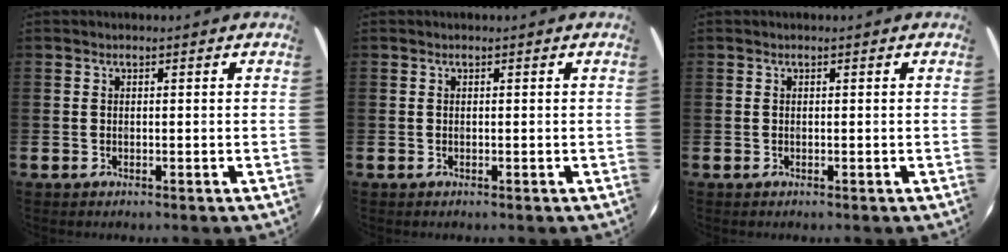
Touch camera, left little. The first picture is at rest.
{"total": 0.0}
{"total": 0.0}